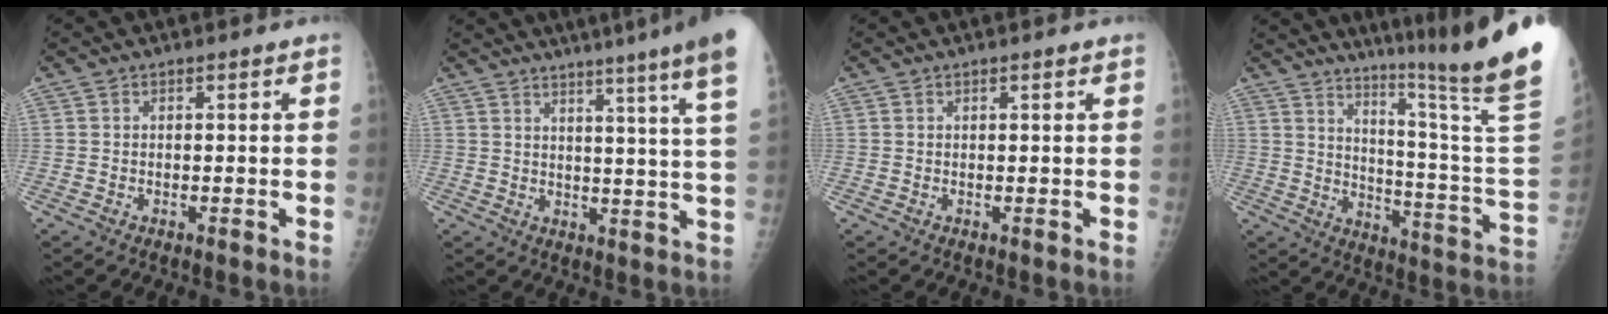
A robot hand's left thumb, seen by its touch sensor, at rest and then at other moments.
{"total": 17.7, "force": [13.2, -1.0, 11.8], "torque": [-0.152, -0.072, 0.146]}
{"total": 0.7, "force": [0.4, 0.0, 0.6], "torque": [-0.010, 0.000, 0.006]}
{"total": 25.4, "force": [19.4, -2.0, 16.3], "torque": [-0.223, -0.163, 0.271]}